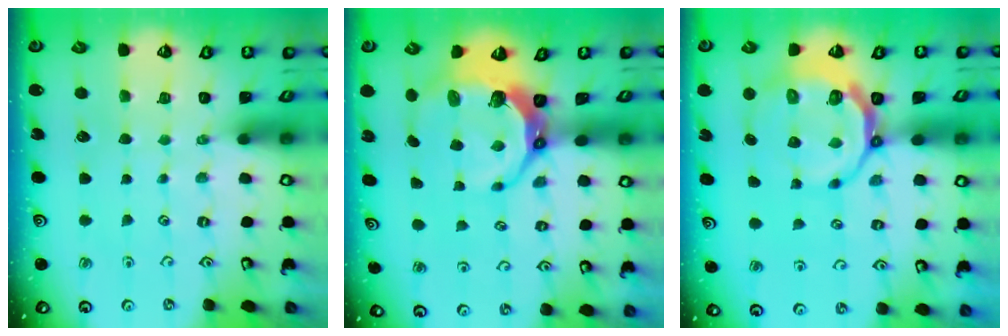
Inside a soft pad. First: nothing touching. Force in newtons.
{"total": 10.8, "press": 9.5, "slide": 5.2}
{"total": 10.1, "press": 9.4, "slide": 3.6}